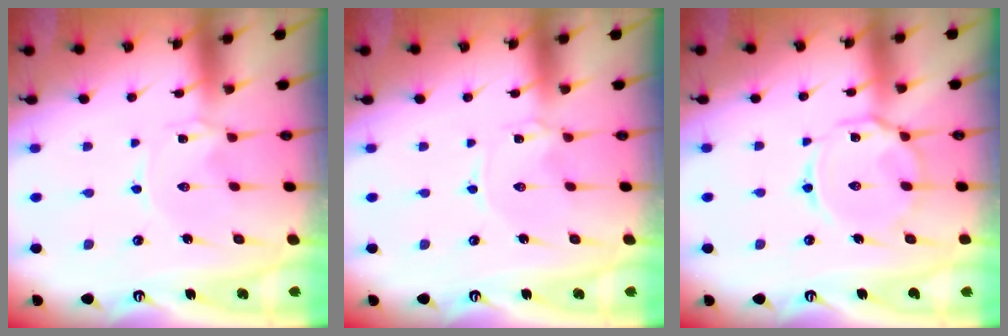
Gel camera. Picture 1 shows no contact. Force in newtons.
{"total": 0.0}
{"total": 11.4, "press": 11.4, "slide": 1.0}